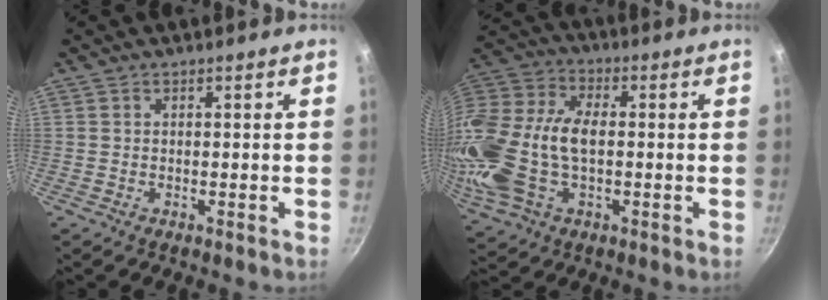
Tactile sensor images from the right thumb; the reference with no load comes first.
{"total": 22.0, "force": [-1.4, 13.3, 17.4], "torque": [-0.376, 0.025, -0.030]}